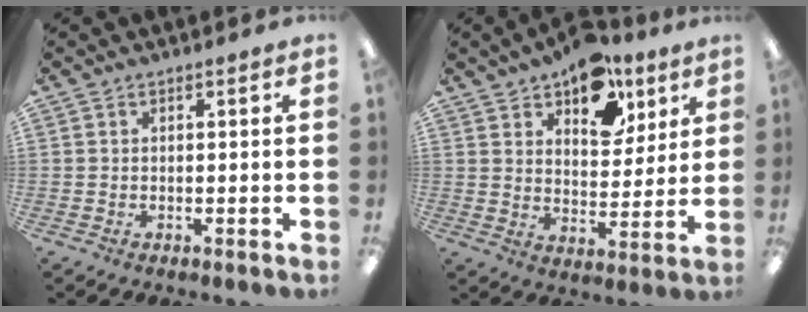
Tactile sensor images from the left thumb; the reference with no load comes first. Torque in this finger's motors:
{"motor_torque": [0.26, 0.38, 0.06, -0.20, 0.08]}